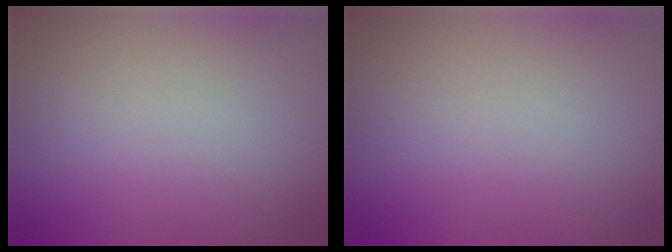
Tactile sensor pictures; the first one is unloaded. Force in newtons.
{"total": 0.0}